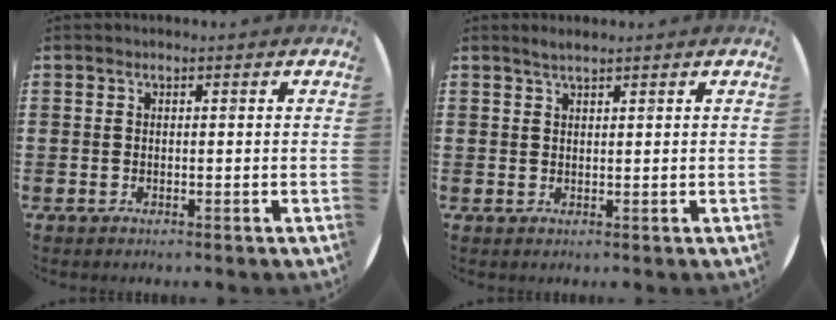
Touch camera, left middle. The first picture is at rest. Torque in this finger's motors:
{"motor_torque": [0.24, -0.19, 0.02, 0.01]}